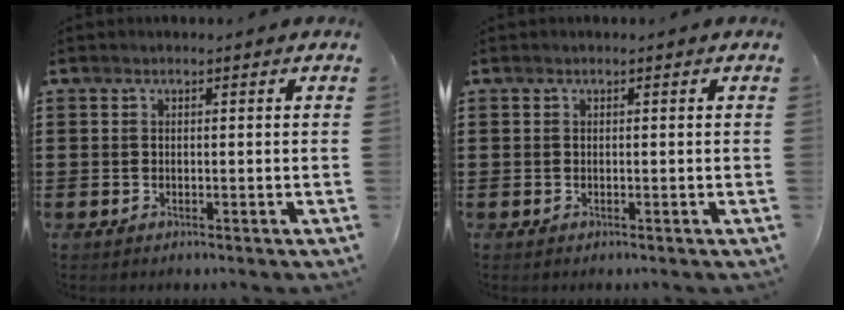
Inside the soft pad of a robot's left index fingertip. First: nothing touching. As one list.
[{"total": 0.0}]